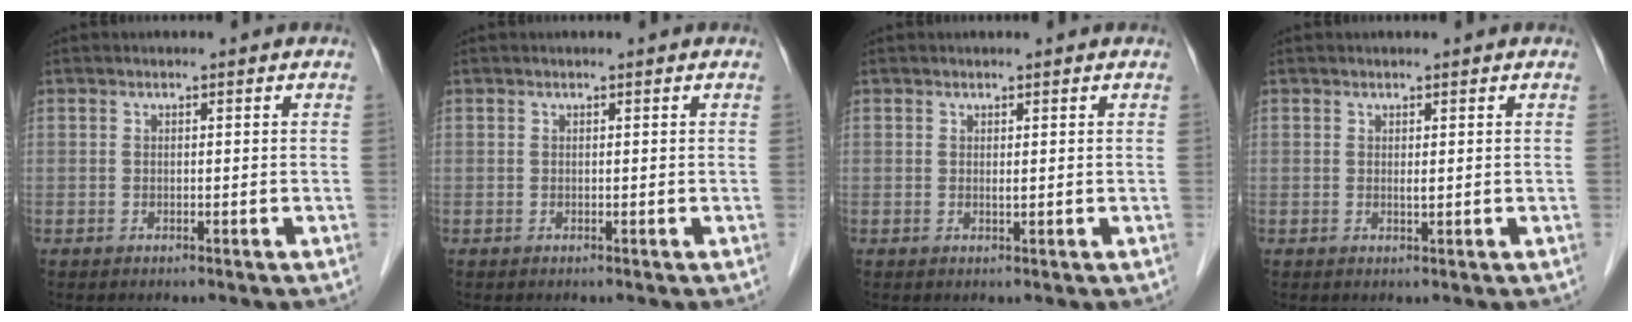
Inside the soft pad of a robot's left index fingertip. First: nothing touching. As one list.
[{"total": 0.0}, {"total": 0.5, "force": [0.3, 0.0, 0.4], "torque": [-0.009, -0.002, 0.005]}, {"total": 0.6, "force": [0.3, 0.1, 0.6], "torque": [-0.013, -0.002, 0.005]}]